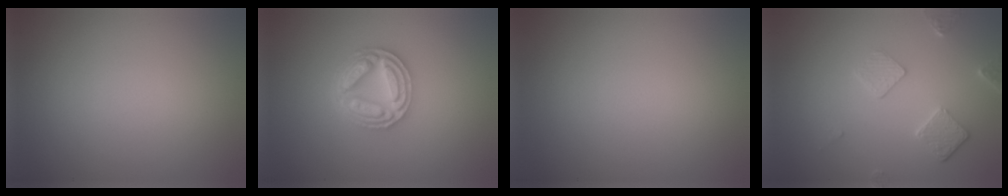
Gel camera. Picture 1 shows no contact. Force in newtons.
{"total": 4.7, "press": 4.6, "slide": 0.8}
{"total": 0.0}
{"total": 2.3, "press": 1.6, "slide": 1.6}